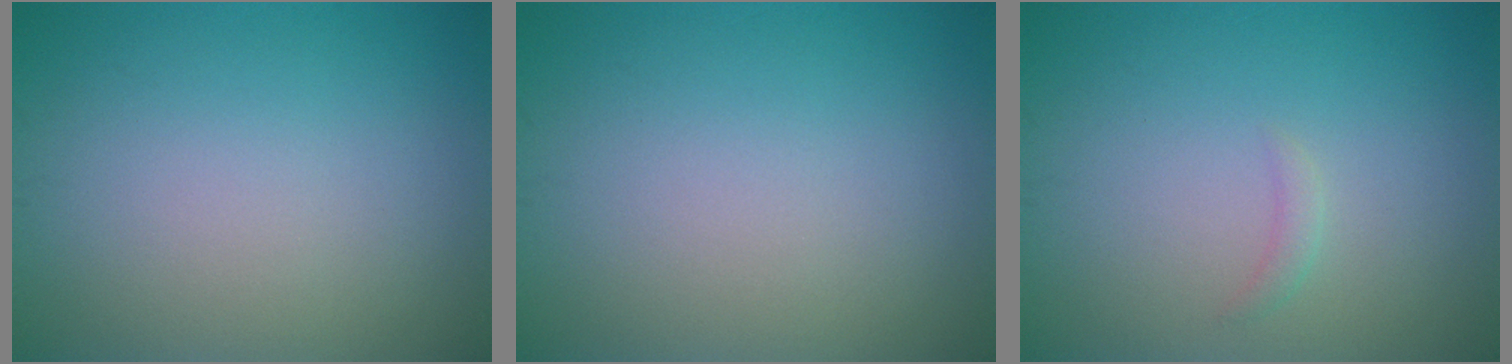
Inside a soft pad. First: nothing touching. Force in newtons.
{"total": 0.0}
{"total": 0.8, "press": 0.8, "slide": 0.1}